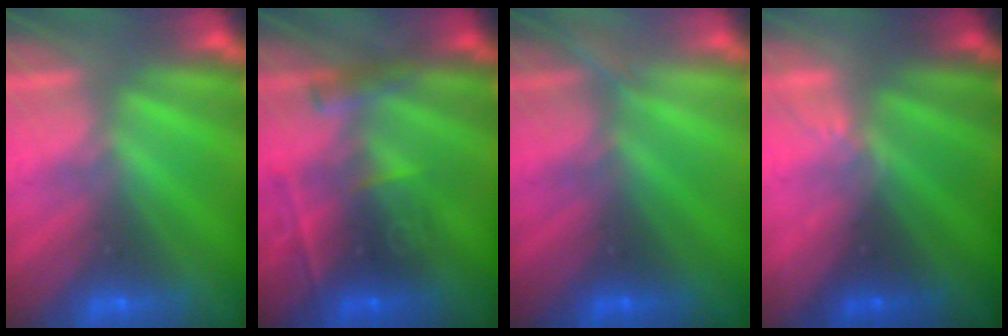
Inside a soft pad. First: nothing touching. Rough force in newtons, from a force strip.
{"total": 2.9}
{"total": 1.4}
{"total": 1.6}